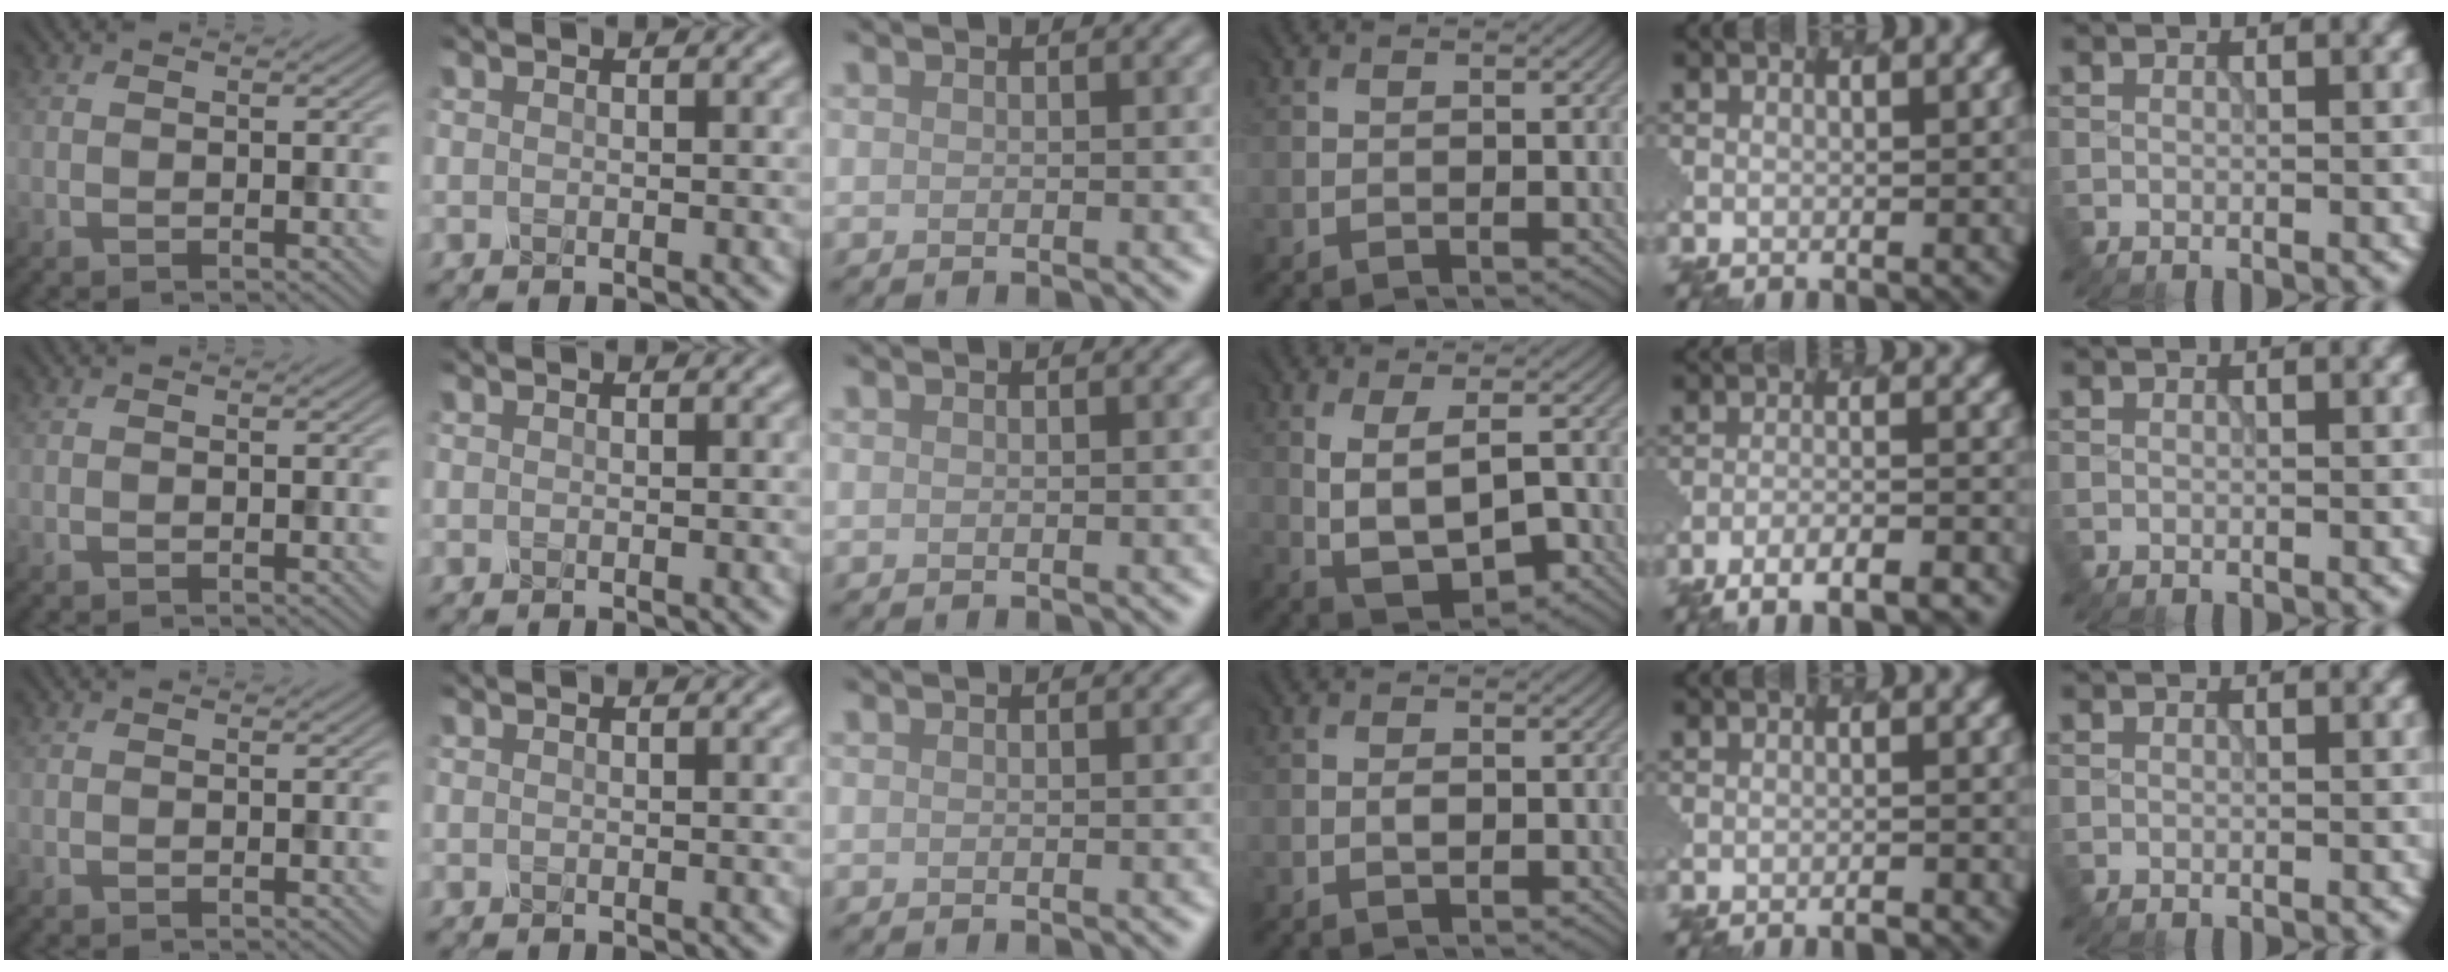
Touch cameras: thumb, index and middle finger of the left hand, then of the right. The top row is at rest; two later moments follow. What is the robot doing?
{"motion": "dispense", "object": "pipette"}